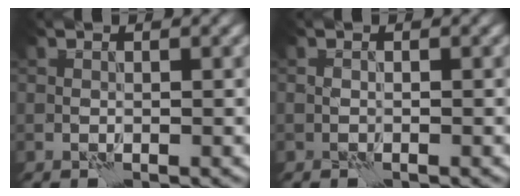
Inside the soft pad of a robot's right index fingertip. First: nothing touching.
{"total": 0.8, "force": [0.3, -0.6, -0.5], "torque": [0.008, 0.001, 0.009]}